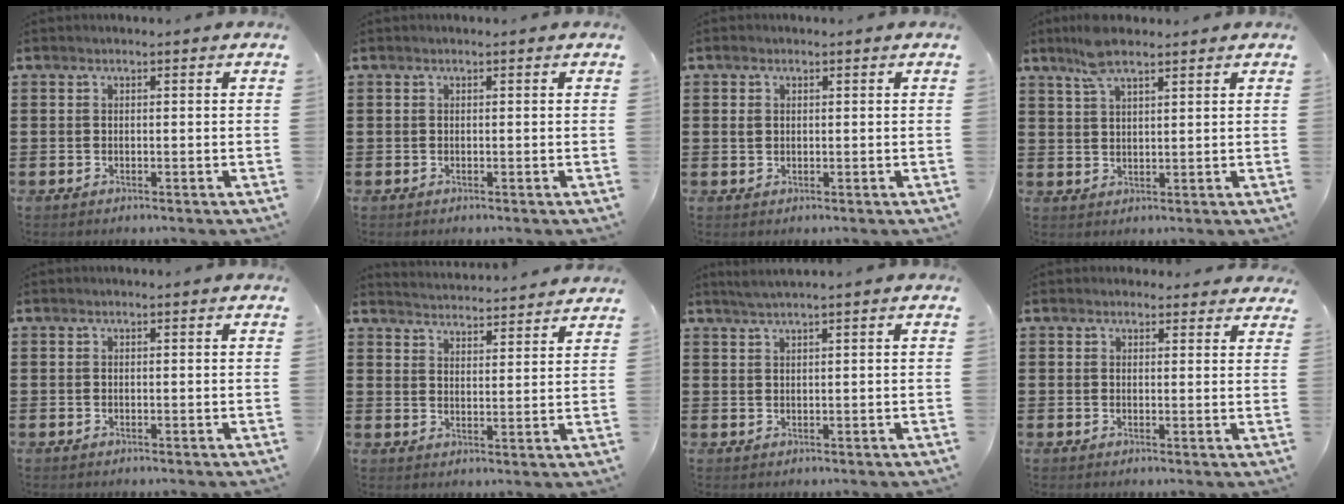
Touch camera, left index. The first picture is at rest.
{"total": 0.0}
{"total": 1.4, "force": [0.3, 1.1, 0.9], "torque": [-0.020, 0.009, 0.005]}
{"total": 5.3, "force": [3.9, 1.5, 3.4], "torque": [-0.076, 0.004, 0.071]}
{"total": 0.0}
{"total": 3.8, "force": [3.7, -0.7, -0.4], "torque": [-0.007, -0.026, 0.064]}
{"total": 1.7, "force": [1.3, -0.2, 1.1], "torque": [-0.021, 0.001, 0.025]}
{"total": 2.0, "force": [1.8, 0.9, 0.2], "torque": [0.000, 0.001, 0.033]}